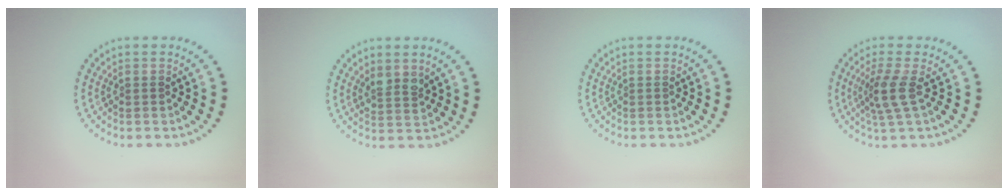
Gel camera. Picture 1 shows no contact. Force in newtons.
{"total": 1.8, "press": 1.6, "slide": 0.9}
{"total": 0.0}
{"total": 2.7, "press": 2.1, "slide": 1.7}